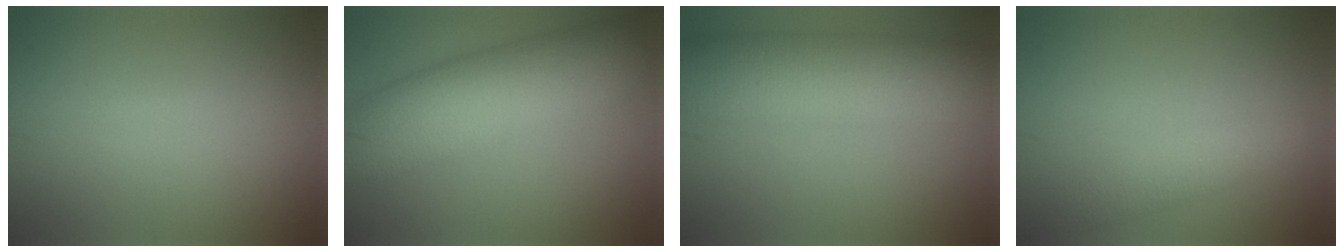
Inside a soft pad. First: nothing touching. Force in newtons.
{"total": 10.1, "press": 10.1, "slide": 0.1}
{"total": 9.9, "press": 9.9, "slide": 0.3}
{"total": 3.1, "press": 3.1, "slide": 0.2}